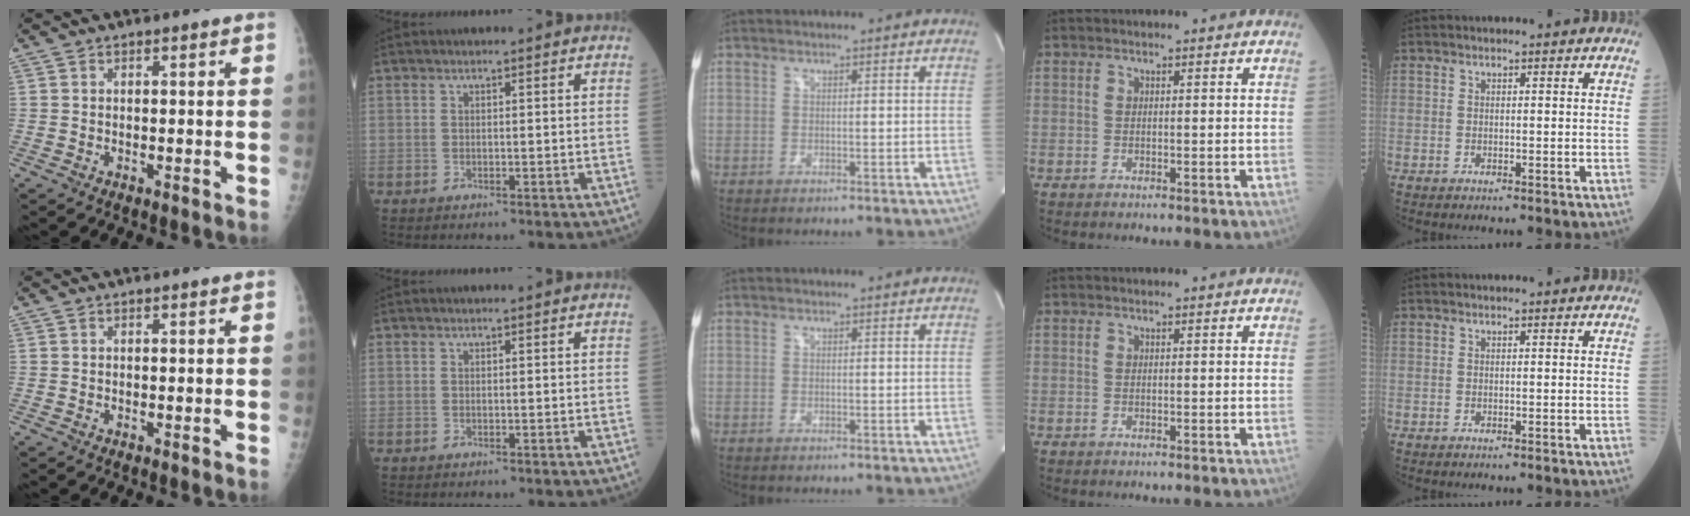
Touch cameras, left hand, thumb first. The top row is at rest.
{}